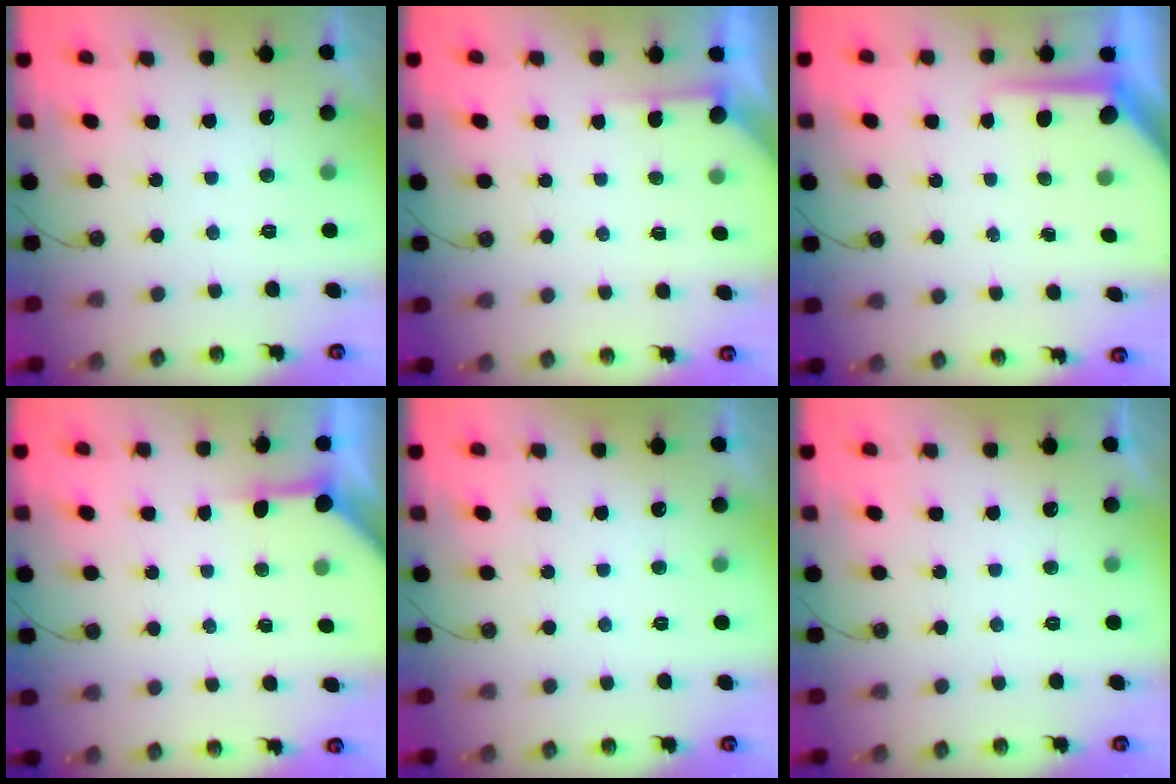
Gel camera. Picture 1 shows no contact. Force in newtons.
{"total": 1.6, "press": 1.6, "slide": 0.2}
{"total": 7.8, "press": 7.7, "slide": 0.8}
{"total": 3.8, "press": 3.8, "slide": 0.5}
{"total": 0.0}
{"total": 0.0}